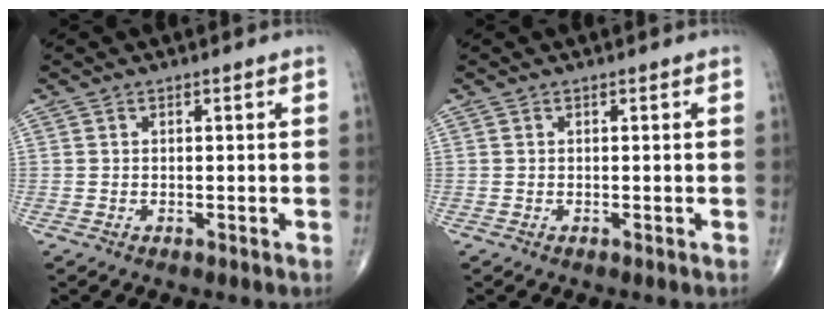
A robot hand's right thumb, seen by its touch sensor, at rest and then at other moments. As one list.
[{"total": 0.0}]